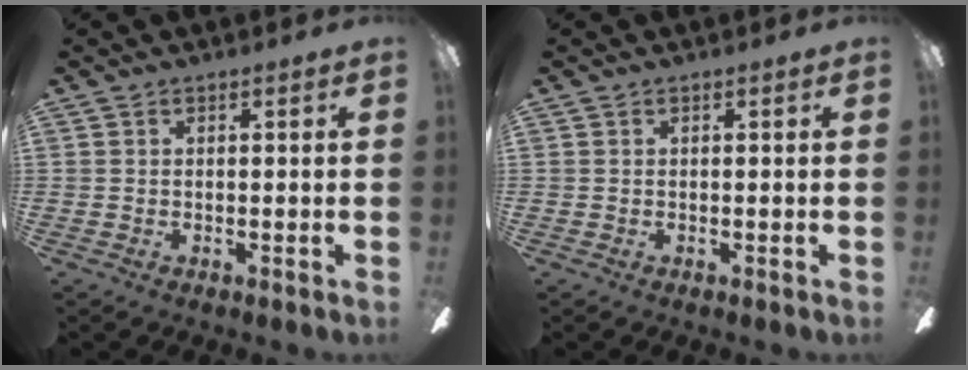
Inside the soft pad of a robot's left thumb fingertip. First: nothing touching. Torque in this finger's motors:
{"motor_torque": [0.00, 0.00, 0.00, 0.00, 0.00]}